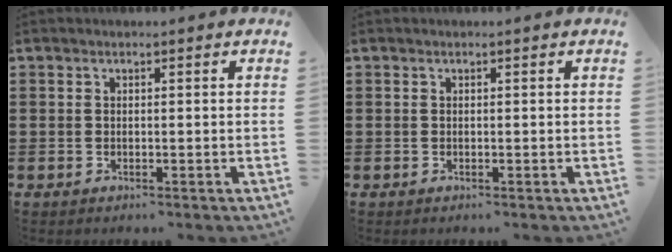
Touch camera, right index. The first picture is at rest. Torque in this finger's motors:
{"motor_torque": [0.00, 0.00, 0.00, 0.00]}